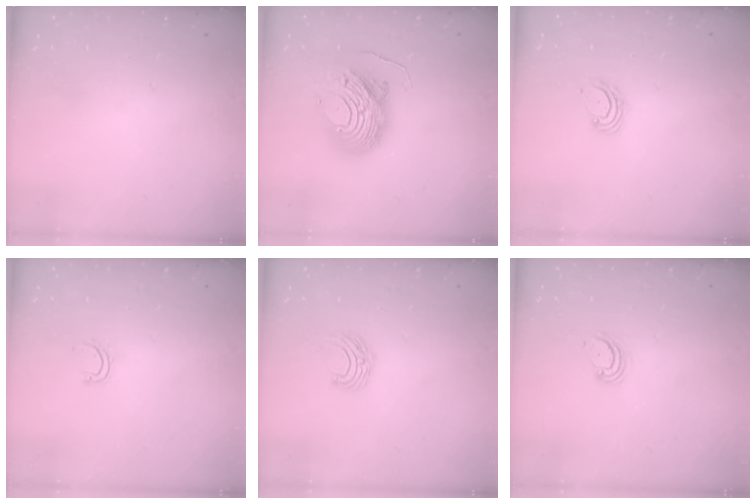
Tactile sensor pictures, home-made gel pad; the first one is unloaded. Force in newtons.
{"total": 14.3, "press": 14.3, "slide": 1.4}
{"total": 4.2, "press": 4.2, "slide": 0.5}
{"total": 4.1, "press": 4.1, "slide": 0.3}
{"total": 6.3, "press": 6.3, "slide": 0.5}
{"total": 4.2, "press": 4.1, "slide": 0.3}